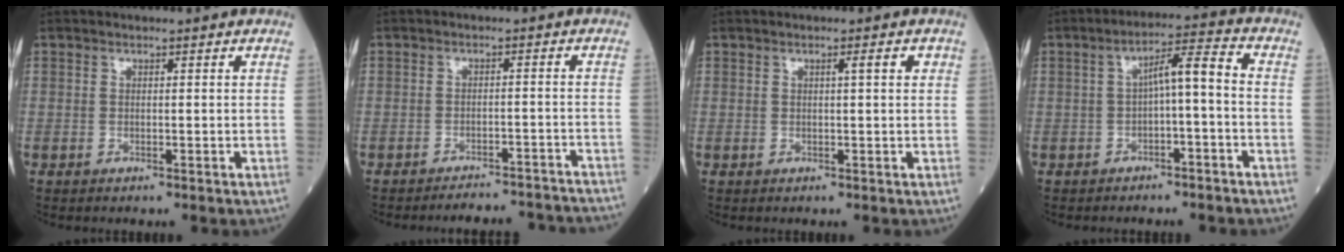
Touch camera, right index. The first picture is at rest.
{"total": 11.0, "force": [-10.7, 1.8, 1.8], "torque": [-0.006, 0.014, -0.118]}
{"total": 1.5, "force": [0.6, 0.2, 1.4], "torque": [-0.022, 0.003, 0.007]}
{"total": 5.5, "force": [-0.9, 0.9, 5.4], "torque": [-0.085, 0.028, -0.015]}